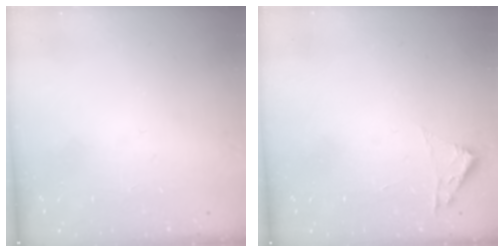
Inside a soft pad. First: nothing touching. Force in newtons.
{"total": 1.8, "press": 1.8, "slide": 0.2}